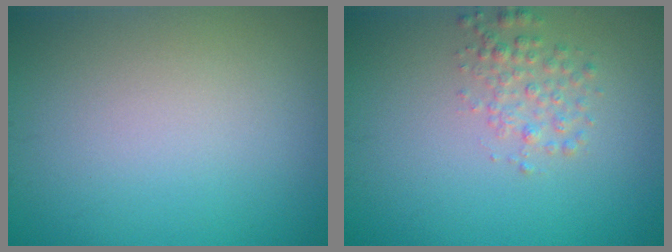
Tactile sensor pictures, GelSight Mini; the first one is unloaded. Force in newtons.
{"total": 2.0, "press": 2.0, "slide": 0.1}